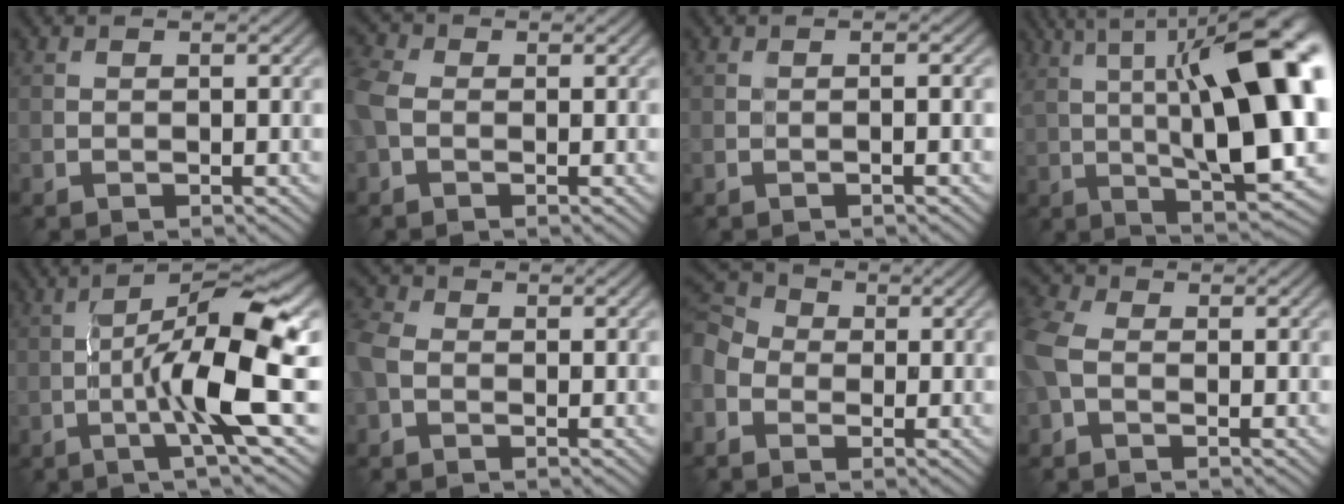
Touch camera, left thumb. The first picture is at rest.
{"total": 4.2, "force": [-0.7, 2.9, 3.0], "torque": [-0.092, 0.004, -0.025]}
{"total": 1.0, "force": [-0.3, 0.0, 1.0], "torque": [-0.018, 0.004, -0.008]}
{"total": 19.8, "force": [3.7, 6.4, 18.3], "torque": [-0.266, 0.033, 0.059]}
{"total": 11.3, "force": [-2.1, 1.5, 11.0], "torque": [-0.171, 0.018, -0.042]}
{"total": 3.9, "force": [-0.9, 2.7, 2.6], "torque": [-0.078, 0.003, -0.029]}
{"total": 6.5, "force": [-1.5, 5.2, 3.6], "torque": [-0.117, 0.004, -0.040]}
{"total": 5.3, "force": [-0.5, 3.4, 4.0], "torque": [-0.131, 0.004, -0.019]}